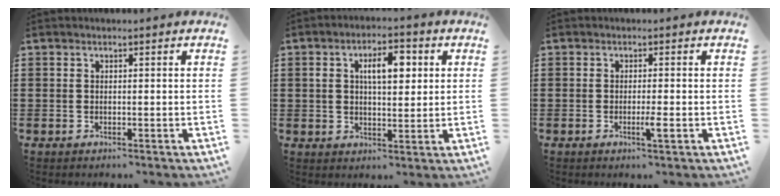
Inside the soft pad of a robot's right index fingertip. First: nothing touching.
{"total": 6.4, "force": [1.8, 2.9, 5.4], "torque": [-0.090, 0.005, 0.023]}
{"total": 2.3, "force": [-1.0, 0.0, 2.1], "torque": [-0.042, -0.007, -0.020]}